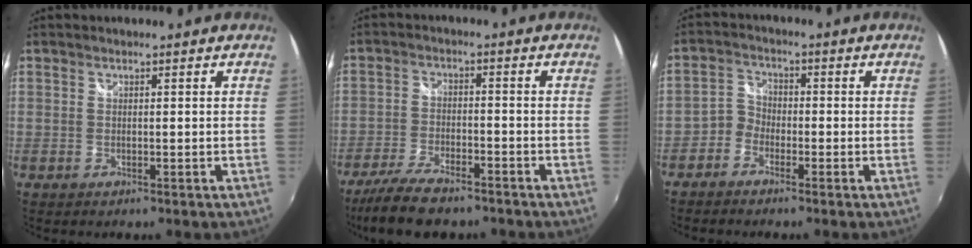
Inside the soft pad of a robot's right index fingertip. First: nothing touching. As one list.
[{"total": 11.7, "force": [-9.4, 3.5, 6.0], "torque": [-0.142, -0.026, -0.166]}, {"total": 3.4, "force": [-2.3, 2.5, 0.6], "torque": [-0.011, 0.013, -0.054]}]